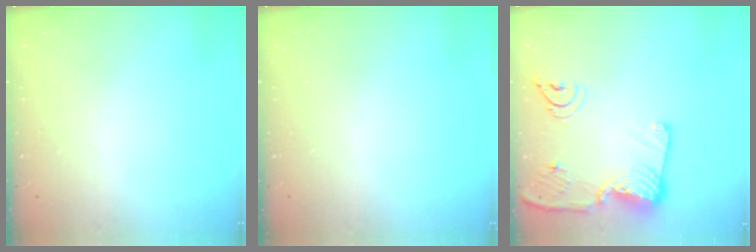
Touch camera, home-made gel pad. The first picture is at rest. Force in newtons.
{"total": 0.0}
{"total": 16.4, "press": 16.3, "slide": 2.0}